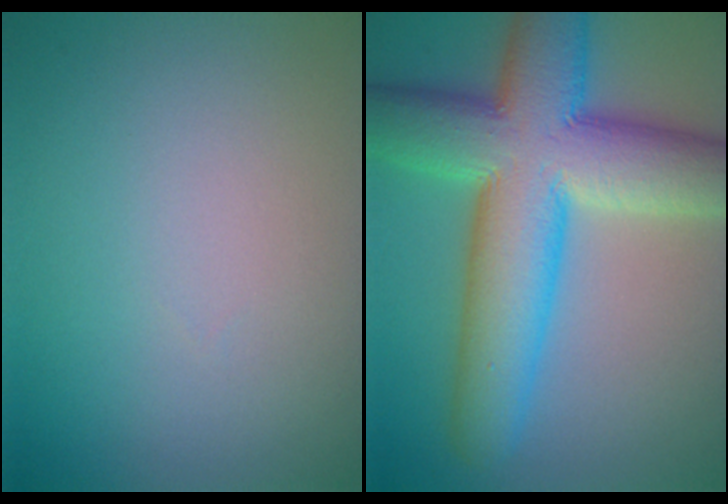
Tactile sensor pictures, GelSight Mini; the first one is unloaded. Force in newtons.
{"total": 13.0, "press": 12.9, "slide": 0.6}